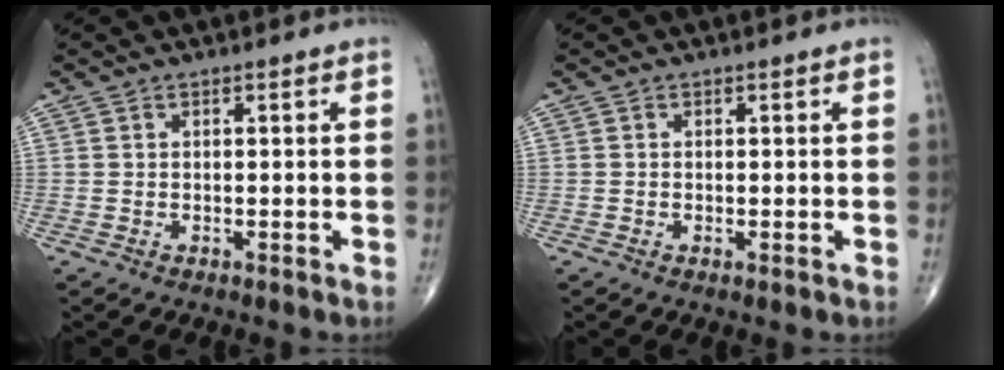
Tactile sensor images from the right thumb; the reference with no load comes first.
{"total": 0.5, "force": [-0.1, 0.1, 0.5], "torque": [-0.012, -0.003, -0.003]}